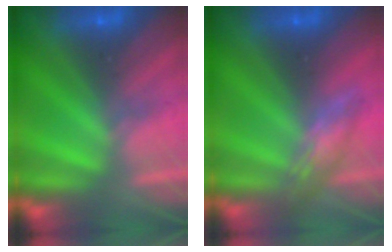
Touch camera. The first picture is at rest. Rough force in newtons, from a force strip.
{"total": 2.5}